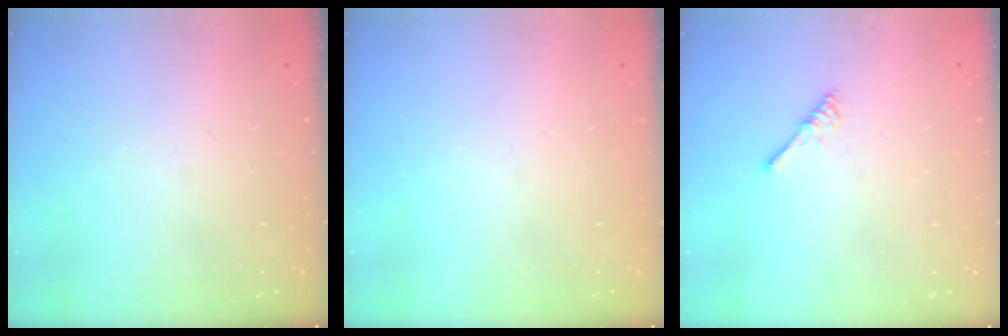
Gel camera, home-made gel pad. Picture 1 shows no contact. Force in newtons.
{"total": 0.0}
{"total": 2.9, "press": 2.9, "slide": 0.5}